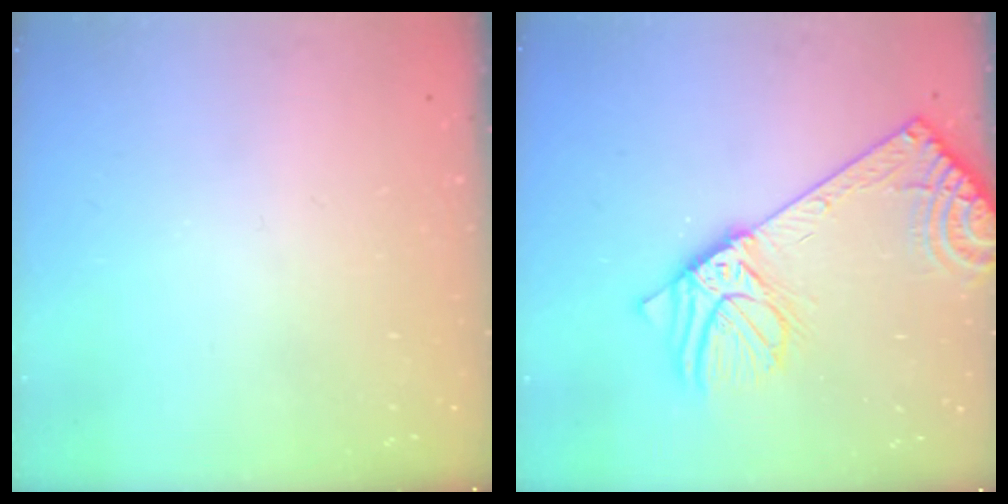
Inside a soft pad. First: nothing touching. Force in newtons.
{"total": 16.7, "press": 16.2, "slide": 4.1}